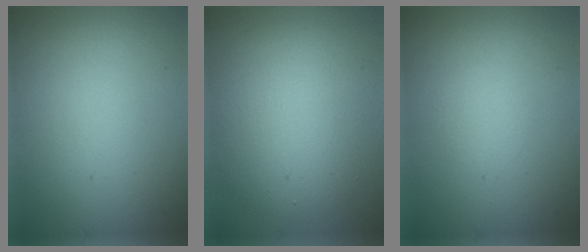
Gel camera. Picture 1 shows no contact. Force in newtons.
{"total": 5.6, "press": 5.6, "slide": 0.2}
{"total": 0.9, "press": 0.9, "slide": 0.1}